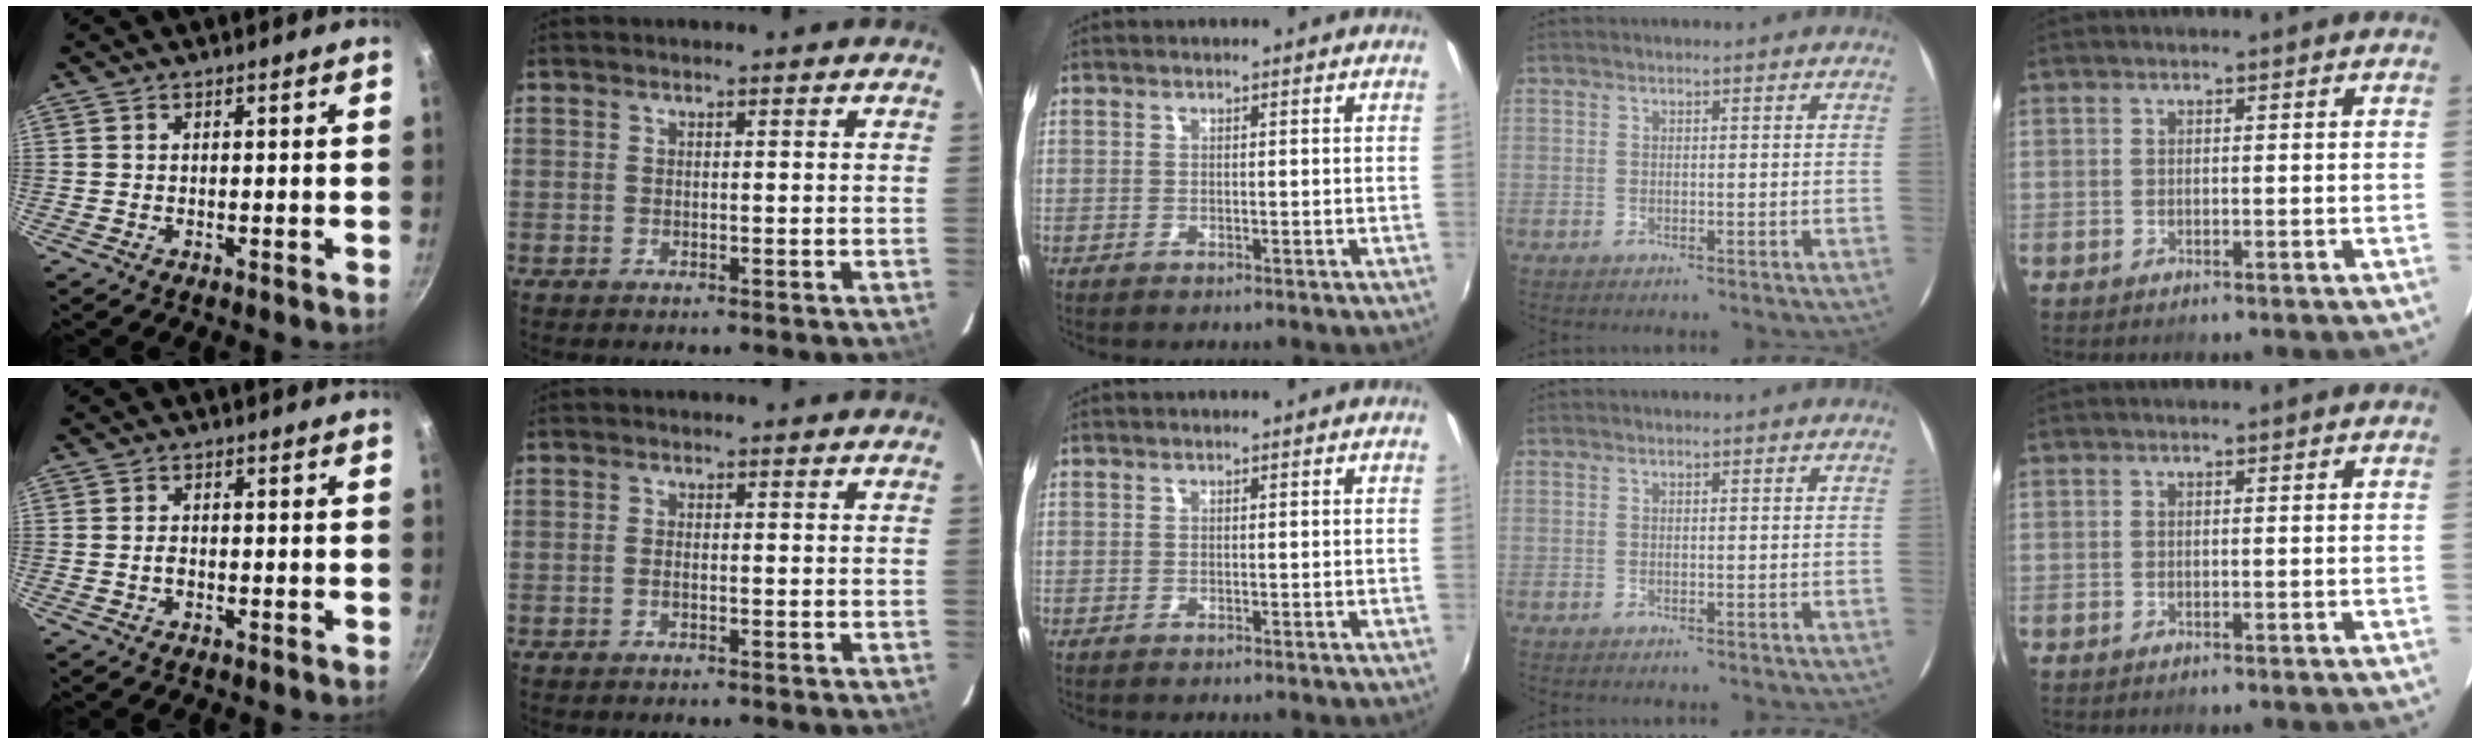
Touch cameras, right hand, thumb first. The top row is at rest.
{"thumb": {"total": 1.4, "force": [-0.4, 1.0, 0.9], "torque": [-0.017, 0.006, -0.008]}, "index": {"total": 0.9, "force": [-0.4, 0.4, 0.7], "torque": [-0.017, 0.001, -0.008]}}